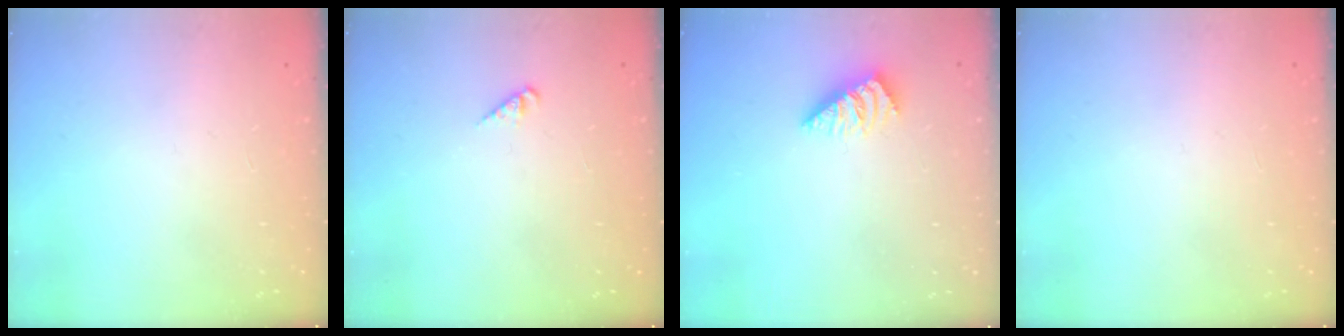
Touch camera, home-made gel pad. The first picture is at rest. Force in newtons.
{"total": 1.4, "press": 1.4, "slide": 0.3}
{"total": 1.3, "press": 1.2, "slide": 0.3}
{"total": 0.0}